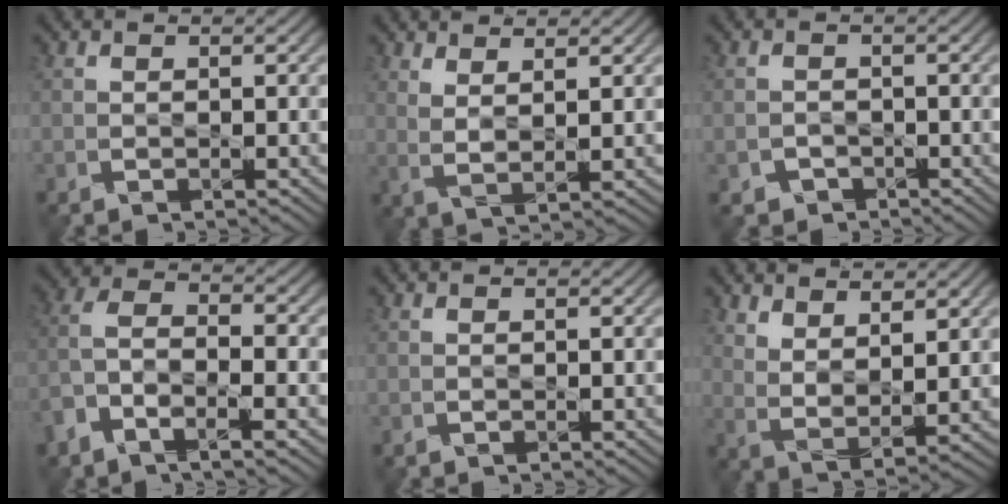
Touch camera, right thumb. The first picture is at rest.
{"total": 3.6, "force": [2.5, 0.7, 2.4], "torque": [-0.047, -0.010, 0.052]}
{"total": 1.7, "force": [-1.2, 1.3, 0.3], "torque": [-0.002, -0.003, -0.022]}
{"total": 7.4, "force": [-4.1, 2.8, 5.4], "torque": [-0.118, -0.006, -0.089]}
{"total": 0.0}
{"total": 6.0, "force": [4.4, 1.7, 3.7], "torque": [-0.076, -0.017, 0.089]}